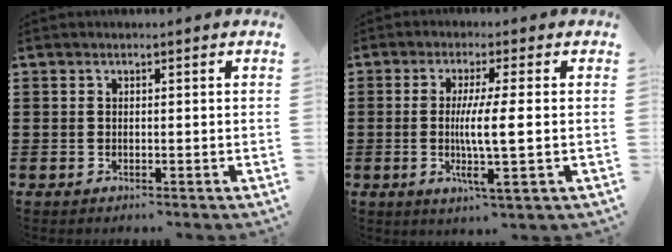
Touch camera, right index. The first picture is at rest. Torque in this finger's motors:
{"motor_torque": [1.61, -0.33, 0.66, 0.21]}